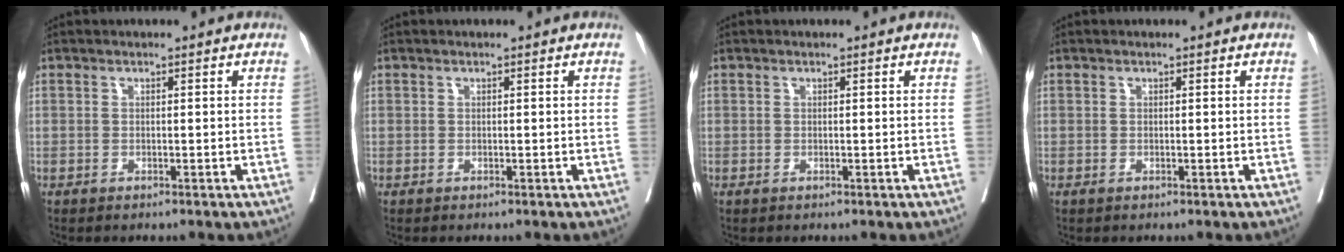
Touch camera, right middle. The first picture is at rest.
{"total": 0.0}
{"total": 0.0}
{"total": 0.0}